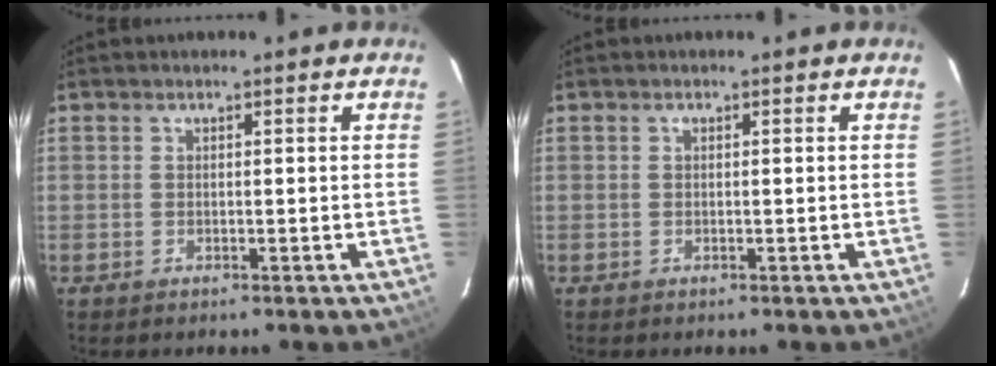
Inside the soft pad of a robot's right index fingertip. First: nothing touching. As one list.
[{"total": 0.0}]